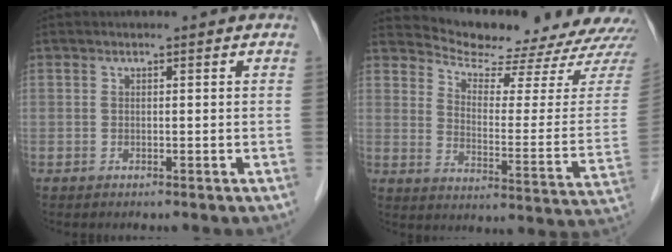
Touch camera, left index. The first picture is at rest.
{"total": 20.0, "force": [19.5, 1.5, 4.1], "torque": [-0.063, -0.094, 0.241]}